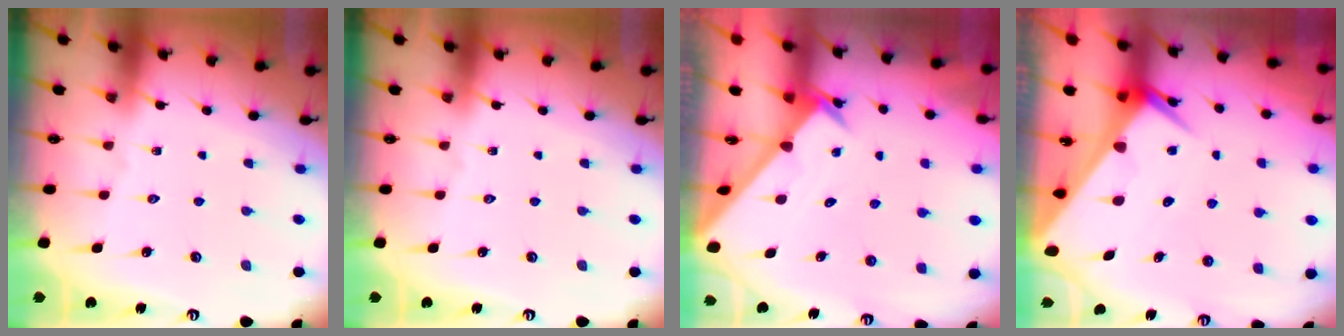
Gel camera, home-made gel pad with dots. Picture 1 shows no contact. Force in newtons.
{"total": 0.0}
{"total": 2.3, "press": 2.3, "slide": 0.2}
{"total": 6.1, "press": 6.0, "slide": 0.5}